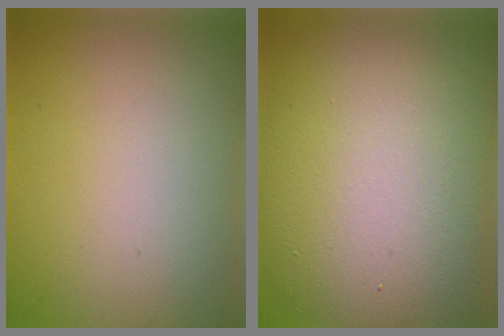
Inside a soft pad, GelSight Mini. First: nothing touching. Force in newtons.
{"total": 14.1, "press": 14.1, "slide": 1.0}